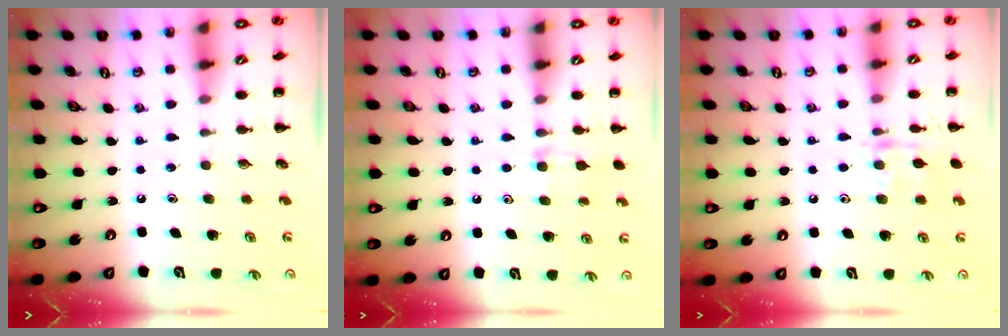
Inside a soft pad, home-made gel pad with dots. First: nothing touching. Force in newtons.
{"total": 7.0, "press": 6.7, "slide": 2.2}
{"total": 8.3, "press": 8.2, "slide": 1.2}